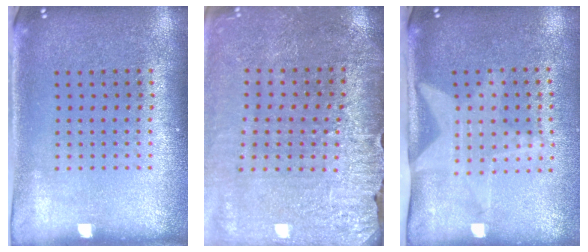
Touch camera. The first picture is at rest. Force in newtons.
{"total": 3.0, "press": 3.0, "slide": 0.3}
{"total": 2.1, "press": 1.5, "slide": 1.4}